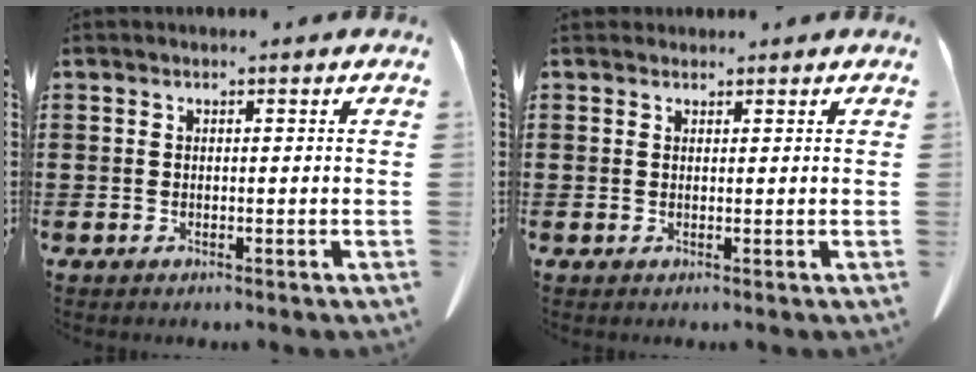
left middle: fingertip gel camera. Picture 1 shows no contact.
{"total": 0.9, "force": [0.8, 0.3, 0.1], "torque": [-0.004, -0.001, 0.018]}